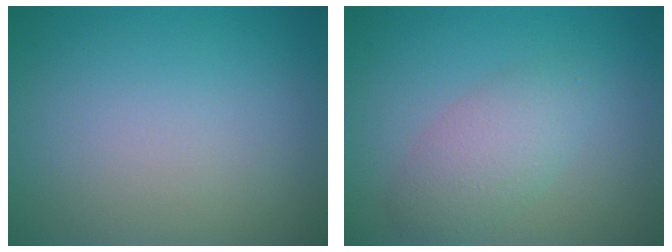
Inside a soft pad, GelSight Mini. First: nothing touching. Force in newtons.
{"total": 3.2, "press": 3.2, "slide": 0.1}